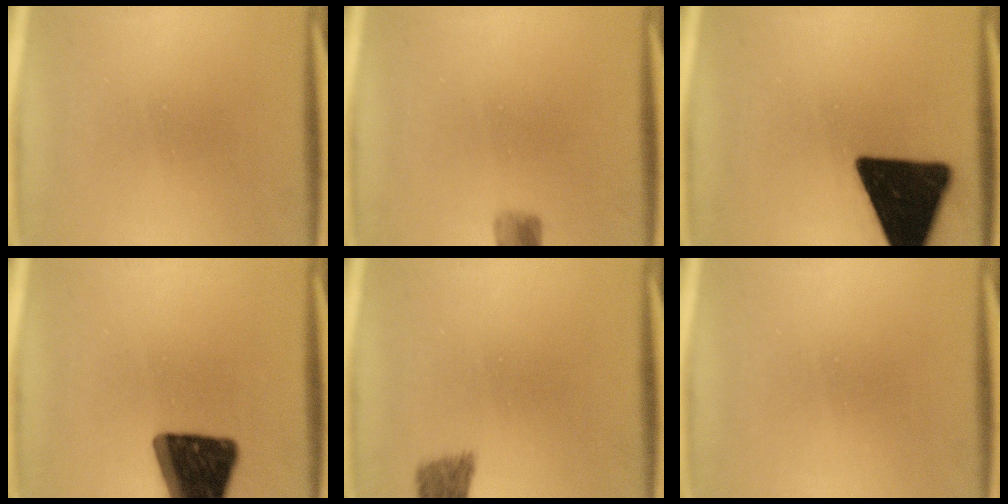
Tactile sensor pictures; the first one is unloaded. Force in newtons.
{"total": 2.4}
{"total": 19.0}
{"total": 17.2}
{"total": 3.1}
{"total": 0.0}